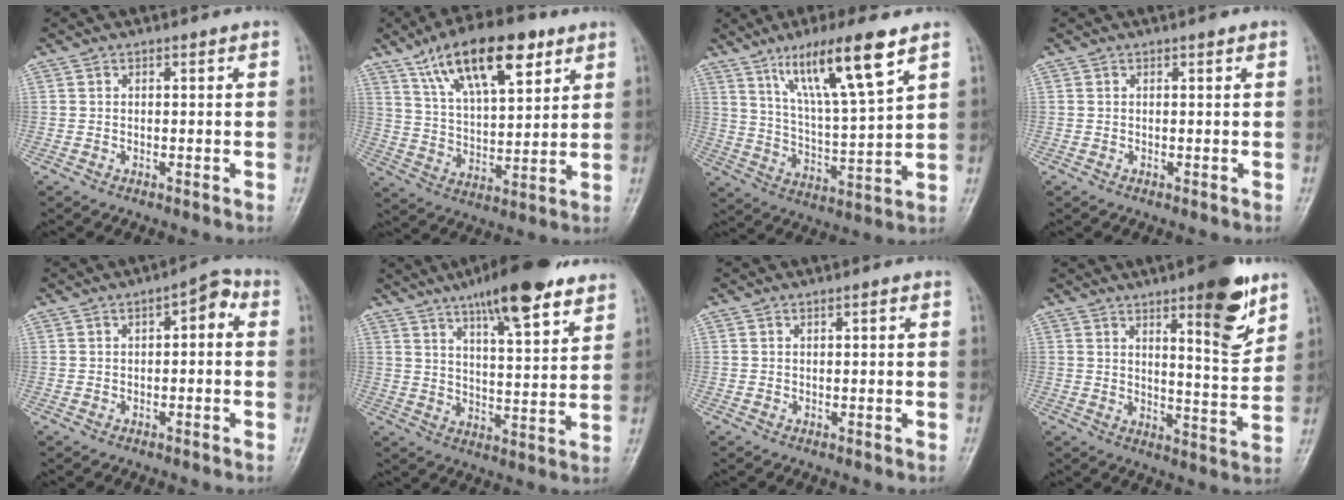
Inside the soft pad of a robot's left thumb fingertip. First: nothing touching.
{"total": 17.9, "force": [9.9, 7.2, 13.1], "torque": [-0.188, -0.027, 0.173]}
{"total": 15.1, "force": [8.8, 2.0, 12.2], "torque": [-0.212, -0.040, 0.163]}
{"total": 0.5, "force": [0.4, 0.1, 0.4], "torque": [-0.007, -0.001, 0.004]}
{"total": 4.3, "force": [0.6, 2.1, 3.7], "torque": [-0.035, 0.018, -0.003]}
{"total": 17.0, "force": [11.5, 4.2, 11.8], "torque": [-0.154, -0.047, 0.177]}
{"total": 0.5, "force": [0.2, 0.1, 0.5], "torque": [-0.009, 0.001, 0.003]}
{"total": 12.2, "force": [7.1, 2.9, 9.5], "torque": [-0.112, -0.046, 0.099]}